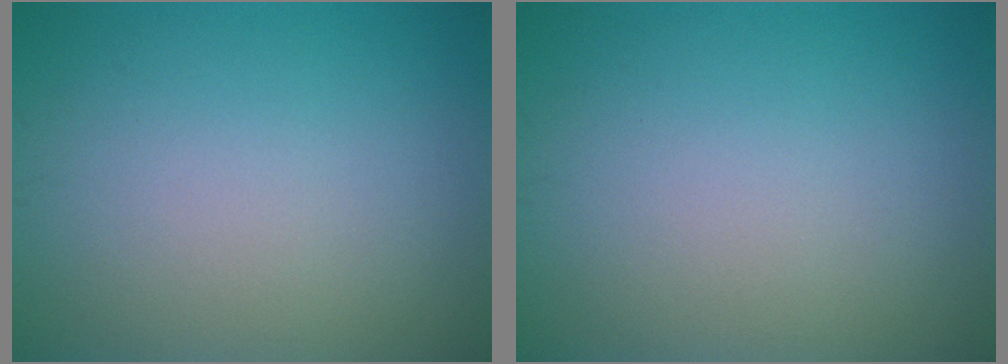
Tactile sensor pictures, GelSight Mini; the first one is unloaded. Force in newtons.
{"total": 0.0}